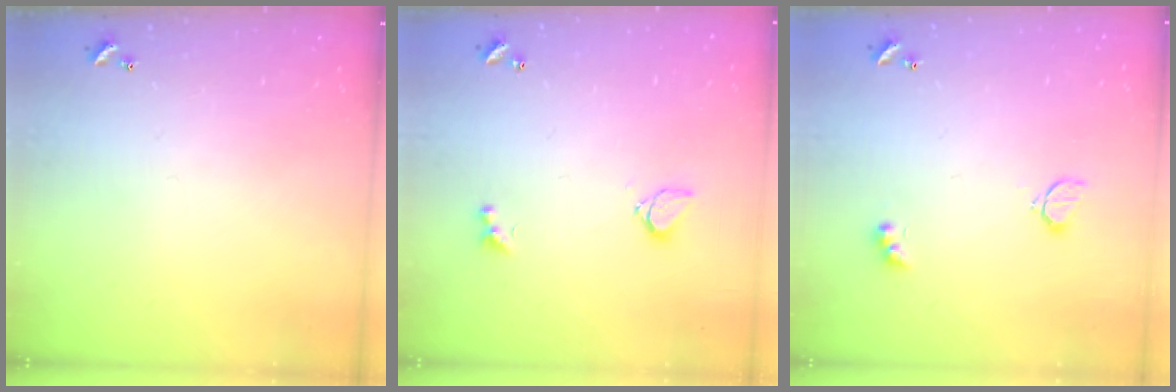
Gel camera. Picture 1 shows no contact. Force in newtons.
{"total": 4.3, "press": 4.2, "slide": 0.8}
{"total": 3.3, "press": 3.3, "slide": 0.6}